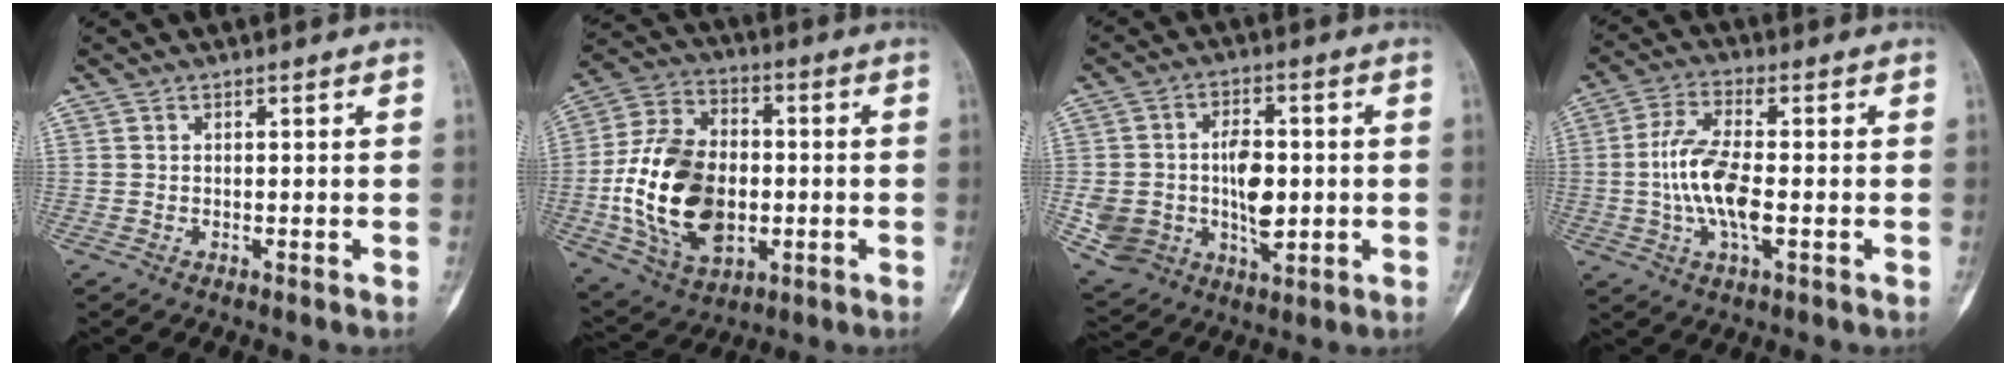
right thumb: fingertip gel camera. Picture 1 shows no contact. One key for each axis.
{"total": 21.0, "fx": -2.4, "fy": 13.9, "fz": 15.6, "tx": -0.271, "ty": 0.012, "tz": -0.033}
{"total": 14.9, "fx": -0.8, "fy": 10.1, "fz": 11.0, "tx": -0.173, "ty": 0.011, "tz": 0.005}
{"total": 10.7, "fx": -1.1, "fy": 4.0, "fz": 9.8, "tx": -0.210, "ty": 0.009, "tz": -0.023}